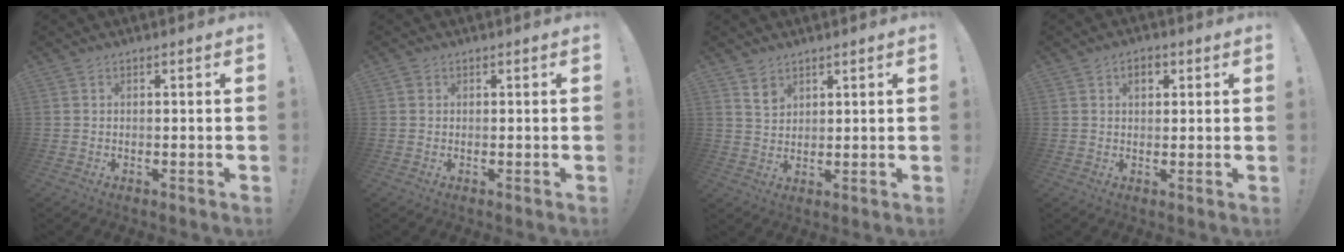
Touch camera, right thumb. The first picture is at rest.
{"total": 0.8, "force": [0.4, 0.7, 0.0], "torque": [-0.001, 0.002, 0.008]}
{"total": 3.9, "force": [3.0, 2.4, 0.9], "torque": [-0.007, -0.020, 0.055]}
{"total": 3.6, "force": [1.2, 2.4, 2.4], "torque": [-0.030, 0.002, 0.017]}